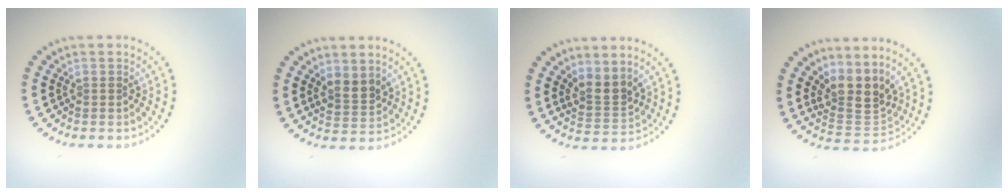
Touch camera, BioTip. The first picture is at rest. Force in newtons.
{"total": 2.4, "press": 2.2, "slide": 1.0}
{"total": 2.6, "press": 1.9, "slide": 1.7}
{"total": 3.8, "press": 2.8, "slide": 2.5}